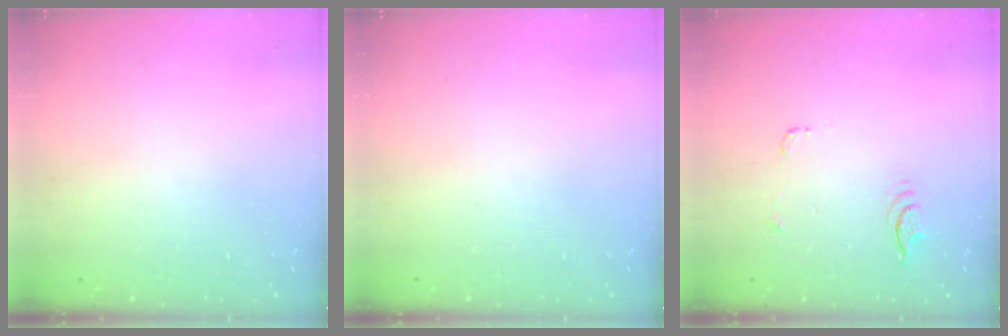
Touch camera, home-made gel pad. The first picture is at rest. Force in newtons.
{"total": 0.0}
{"total": 14.3, "press": 5.9, "slide": 13.1}